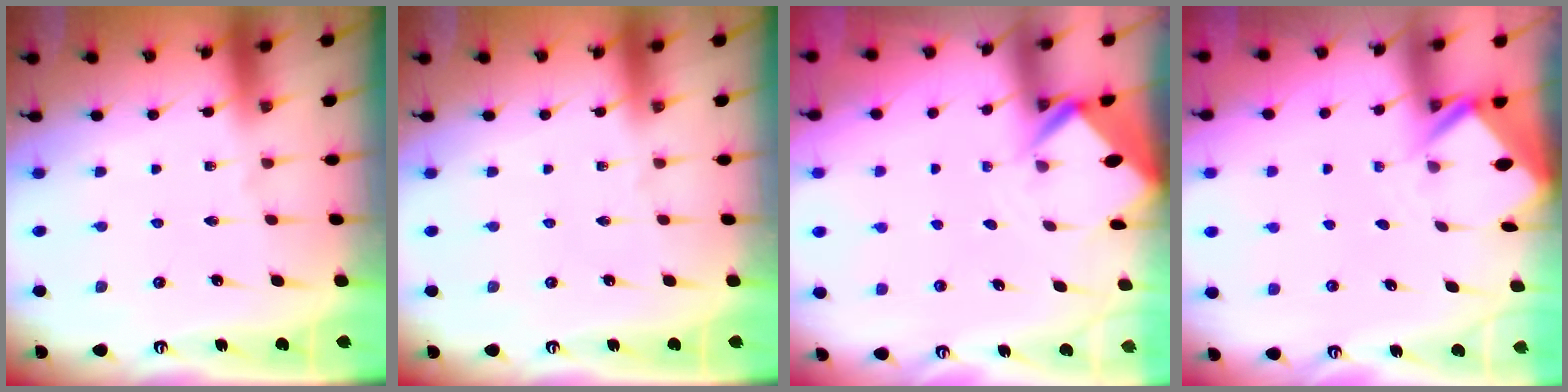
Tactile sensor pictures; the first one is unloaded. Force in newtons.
{"total": 0.0}
{"total": 3.3, "press": 3.3, "slide": 0.2}
{"total": 2.4, "press": 2.4, "slide": 0.1}